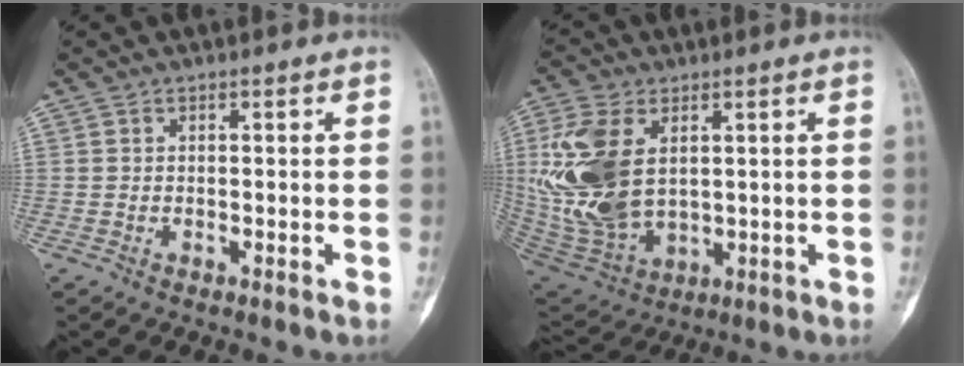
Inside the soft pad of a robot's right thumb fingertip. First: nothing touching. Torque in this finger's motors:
{"motor_torque": [0.38, 1.11, 1.65, 0.42, 0.23]}